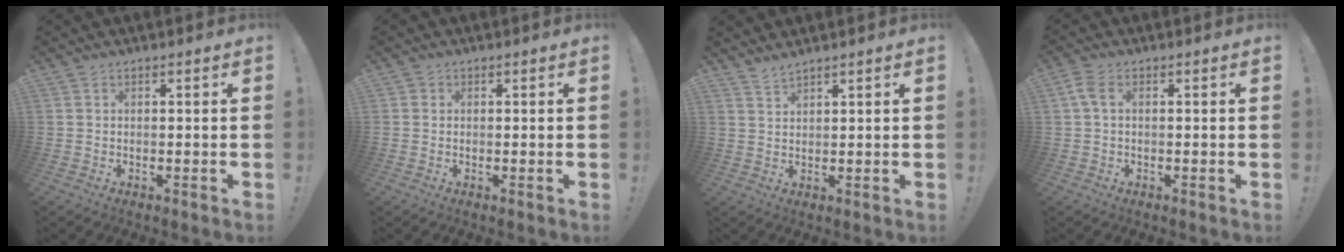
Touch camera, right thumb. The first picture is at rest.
{"total": 0.8, "force": [0.1, 0.8, 0.1], "torque": [0.001, 0.000, 0.001]}
{"total": 2.5, "force": [2.4, 0.3, 0.6], "torque": [-0.012, -0.016, 0.044]}
{"total": 3.3, "force": [0.7, 1.7, 2.7], "torque": [-0.058, 0.009, 0.016]}